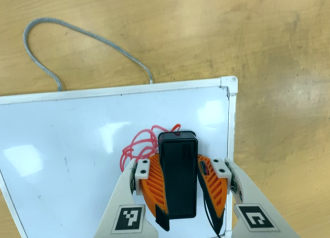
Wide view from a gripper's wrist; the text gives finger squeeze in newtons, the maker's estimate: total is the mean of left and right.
{"total": 14.7, "left": 14.1, "right": 15.3}